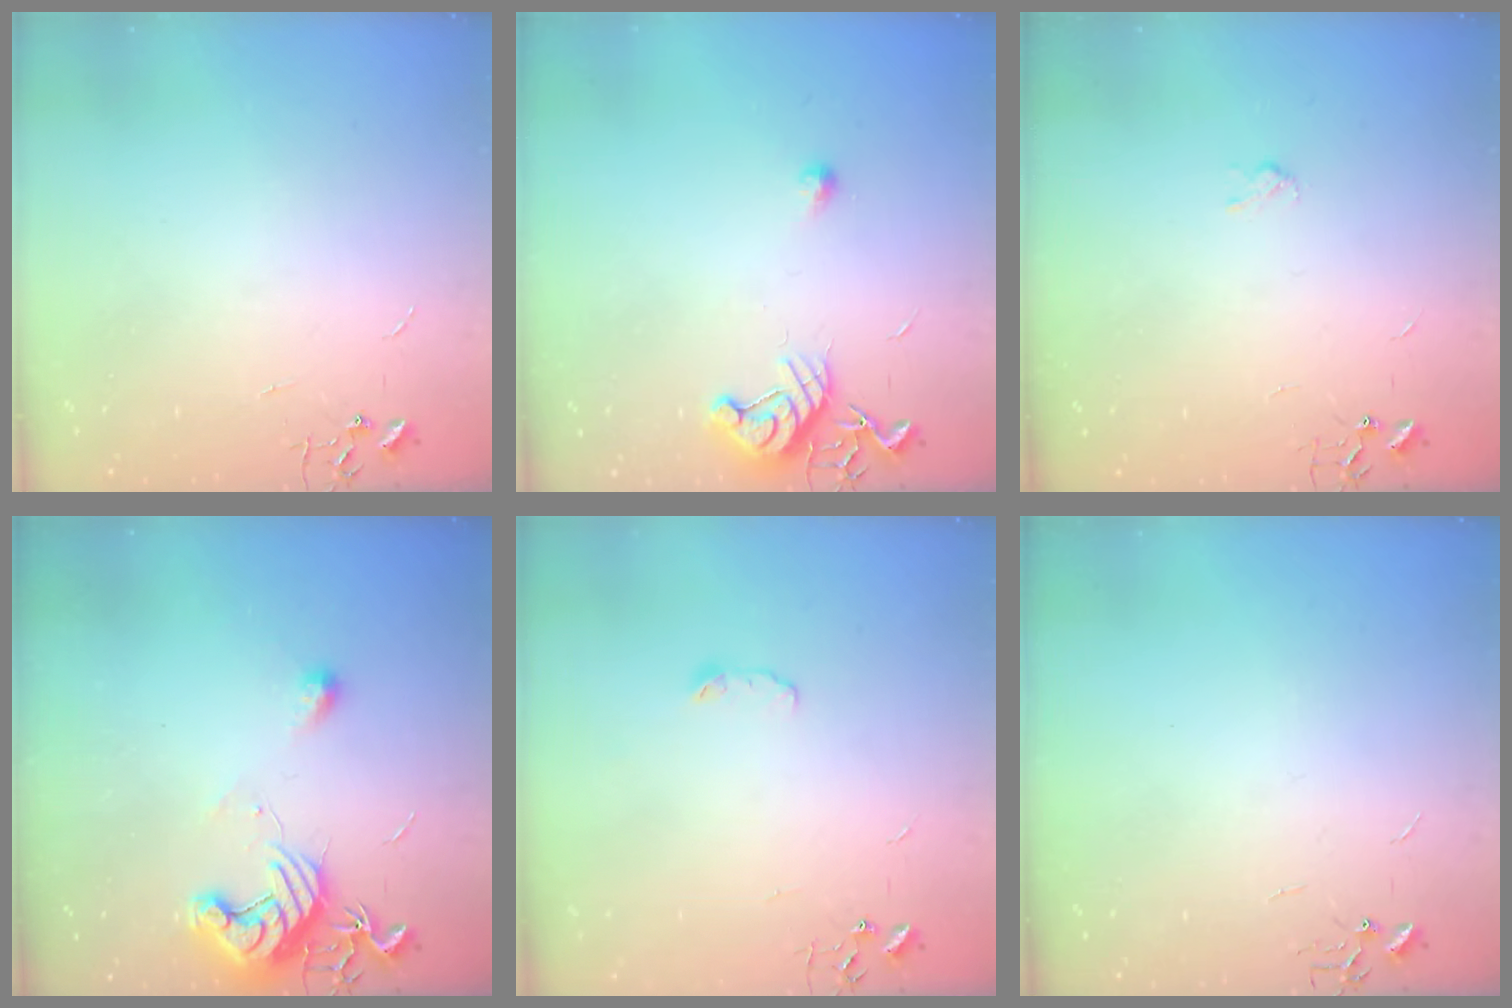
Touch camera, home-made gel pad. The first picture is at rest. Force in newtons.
{"total": 9.8, "press": 9.8, "slide": 1.0}
{"total": 3.1, "press": 3.0, "slide": 0.7}
{"total": 11.5, "press": 11.5, "slide": 0.5}
{"total": 3.7, "press": 3.5, "slide": 0.9}
{"total": 0.0}